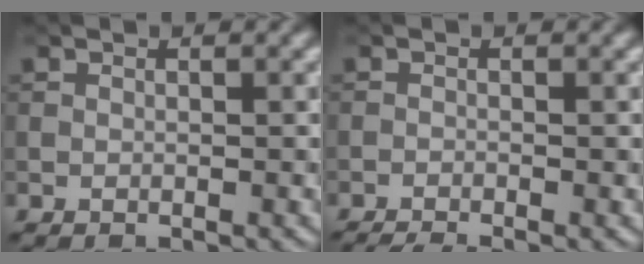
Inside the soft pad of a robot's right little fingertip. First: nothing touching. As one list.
[{"total": 2.1, "force": [-1.8, 0.2, 1.1], "torque": [-0.024, -0.004, -0.039]}]